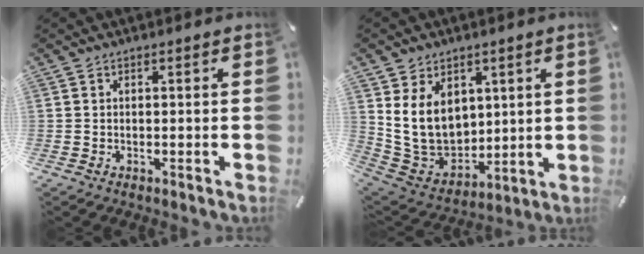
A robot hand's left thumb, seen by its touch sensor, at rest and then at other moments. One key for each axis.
{"total": 13.3, "fx": 4.3, "fy": 10.9, "fz": 6.4, "tx": -0.139, "ty": -0.027, "tz": 0.088}